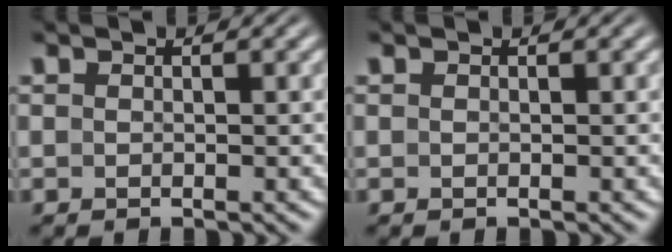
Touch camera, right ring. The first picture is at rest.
{"total": 0.0}